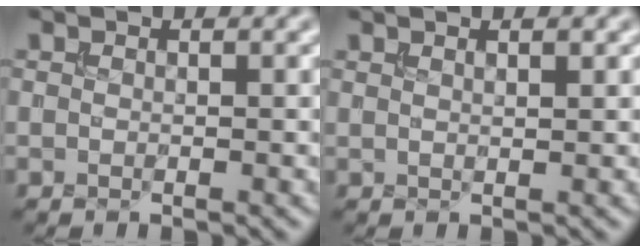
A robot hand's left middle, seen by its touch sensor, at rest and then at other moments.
{"total": 1.6, "force": [1.1, 0.4, 1.1], "torque": [-0.010, 0.001, 0.012]}